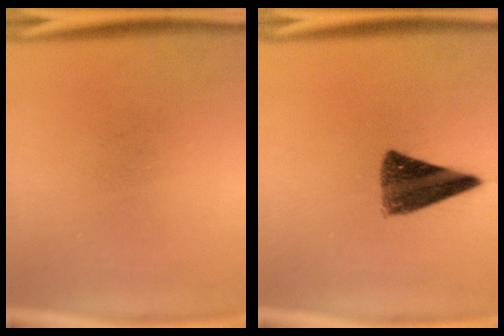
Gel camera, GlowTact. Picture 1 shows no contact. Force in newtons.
{"total": 9.5}